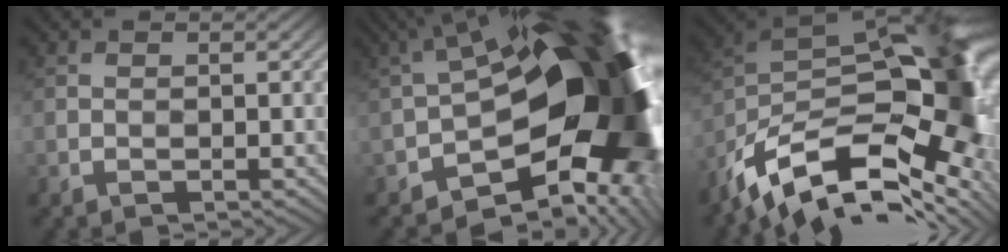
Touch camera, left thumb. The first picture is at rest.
{"total": 20.3, "force": [-2.0, 10.0, 17.5], "torque": [-0.226, -0.024, -0.030]}
{"total": 16.7, "force": [-8.5, 7.6, 12.1], "torque": [-0.232, -0.020, -0.146]}